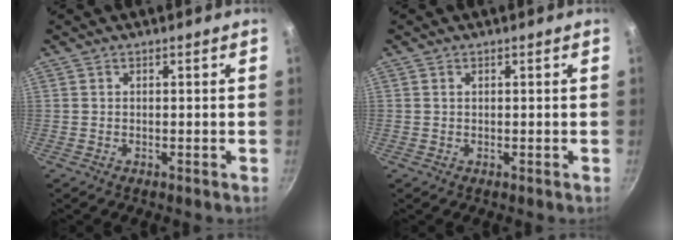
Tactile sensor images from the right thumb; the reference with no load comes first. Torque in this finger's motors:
{"motor_torque": [-0.13, -0.34, 0.12, 0.43, -0.04]}